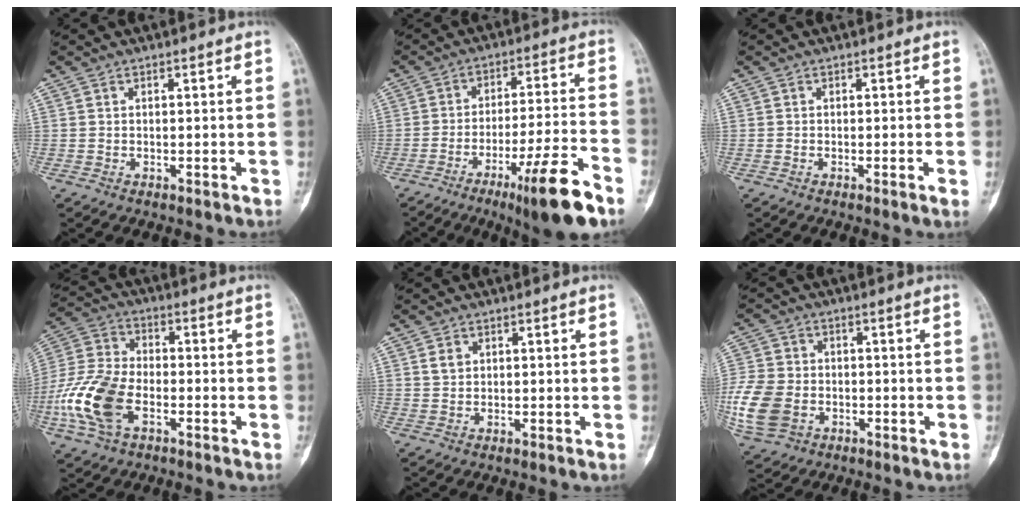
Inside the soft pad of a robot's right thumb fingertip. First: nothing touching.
{"total": 14.2, "force": [-8.3, 1.1, 11.5], "torque": [-0.189, 0.037, -0.128]}
{"total": 1.1, "force": [-0.3, -0.2, 1.0], "torque": [-0.018, -0.003, -0.004]}
{"total": 14.8, "force": [-5.0, 8.6, 11.0], "torque": [-0.245, 0.020, -0.101]}
{"total": 1.9, "force": [0.8, 1.4, 1.0], "torque": [-0.013, -0.001, 0.016]}
{"total": 13.6, "force": [-3.7, 10.1, 8.3], "torque": [-0.197, 0.000, -0.066]}